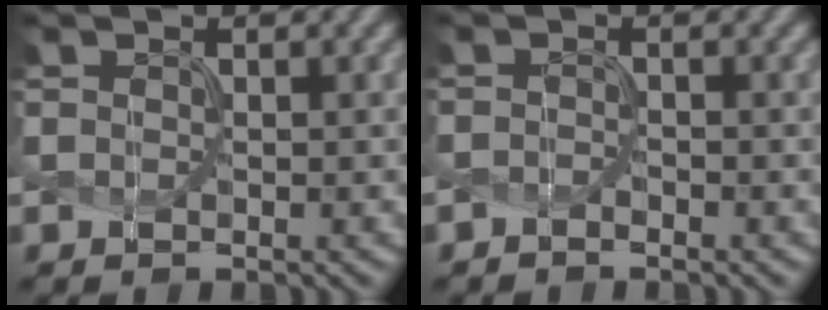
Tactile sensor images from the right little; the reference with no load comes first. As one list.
[{"total": 0.7, "force": [-0.7, 0.0, -0.1], "torque": [-0.002, 0.002, -0.007]}]